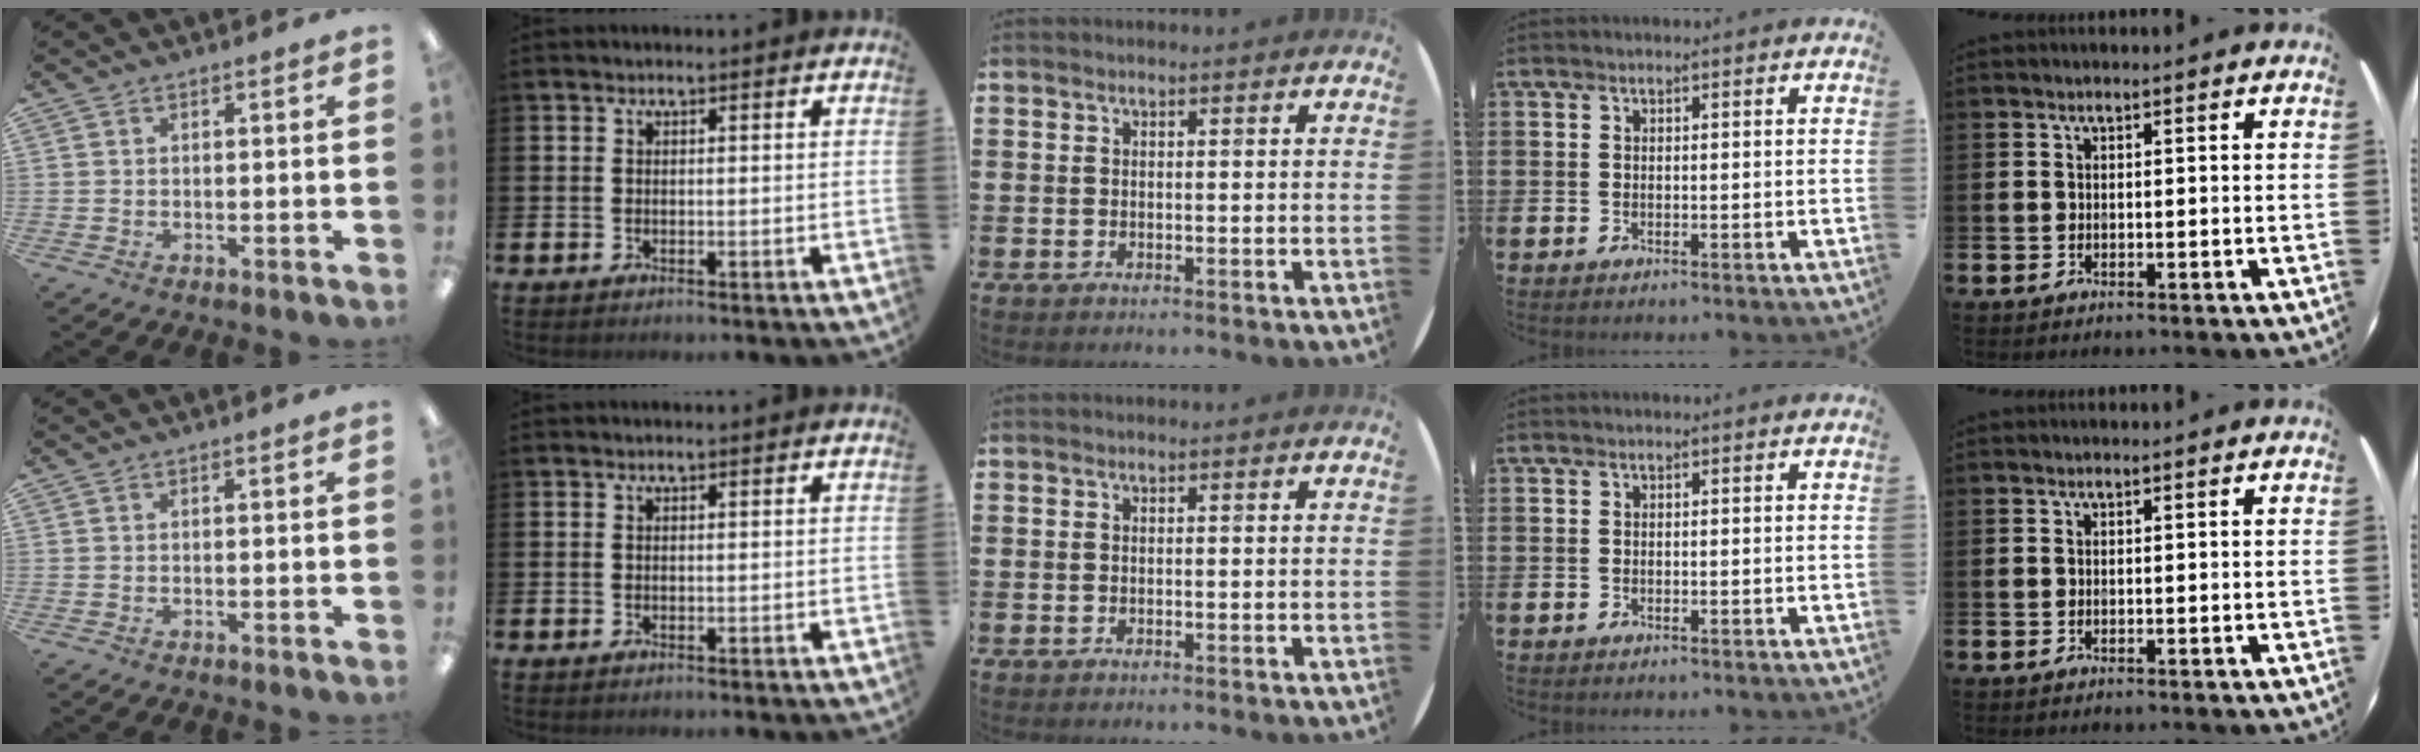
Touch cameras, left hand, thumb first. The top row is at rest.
{}